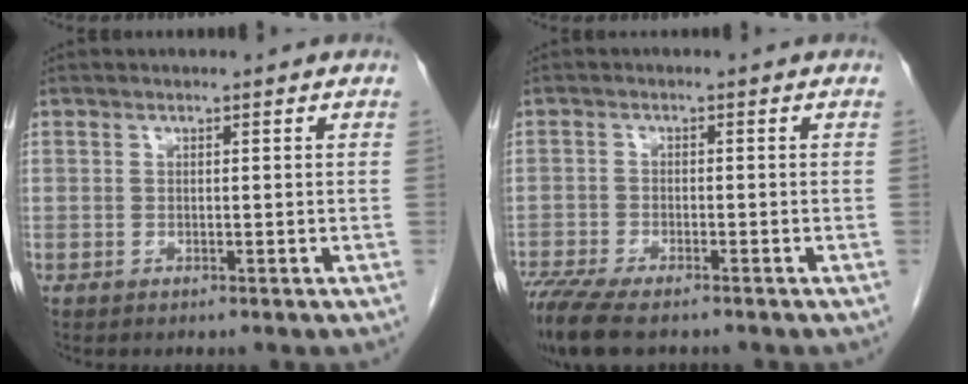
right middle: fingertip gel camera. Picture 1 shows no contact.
{"total": 9.5, "force": [-7.4, 2.4, 5.4], "torque": [-0.102, -0.018, -0.124]}